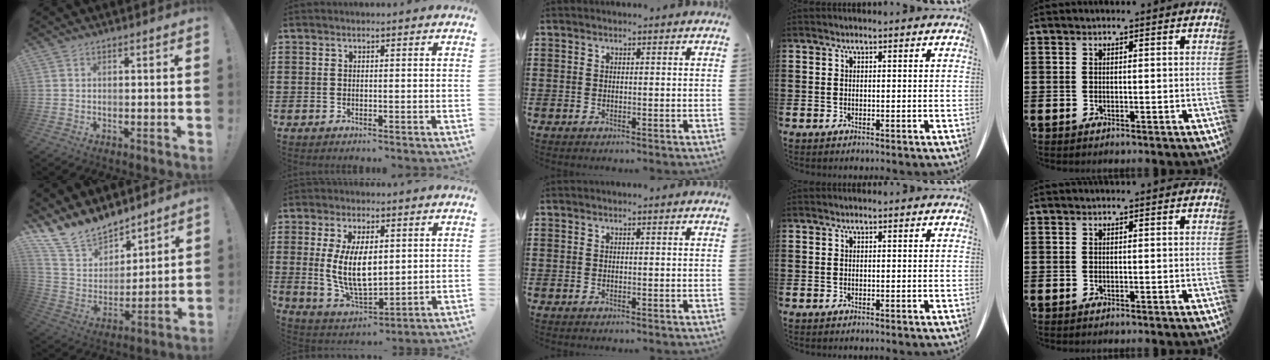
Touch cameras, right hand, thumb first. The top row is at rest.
{"thumb": {"total": 15.3, "force": [13.4, 6.3, 3.5], "torque": [-0.094, -0.103, 0.256]}, "index": {"total": 9.2, "force": [1.1, 4.4, 8.0], "torque": [-0.166, -0.002, 0.017]}}